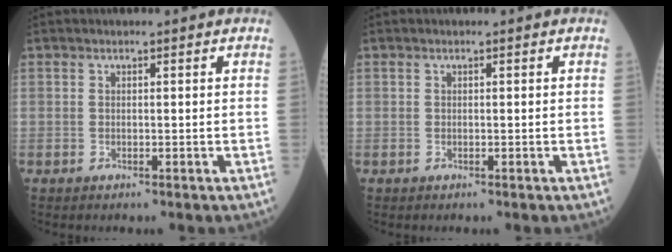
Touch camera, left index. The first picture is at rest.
{"total": 0.0}